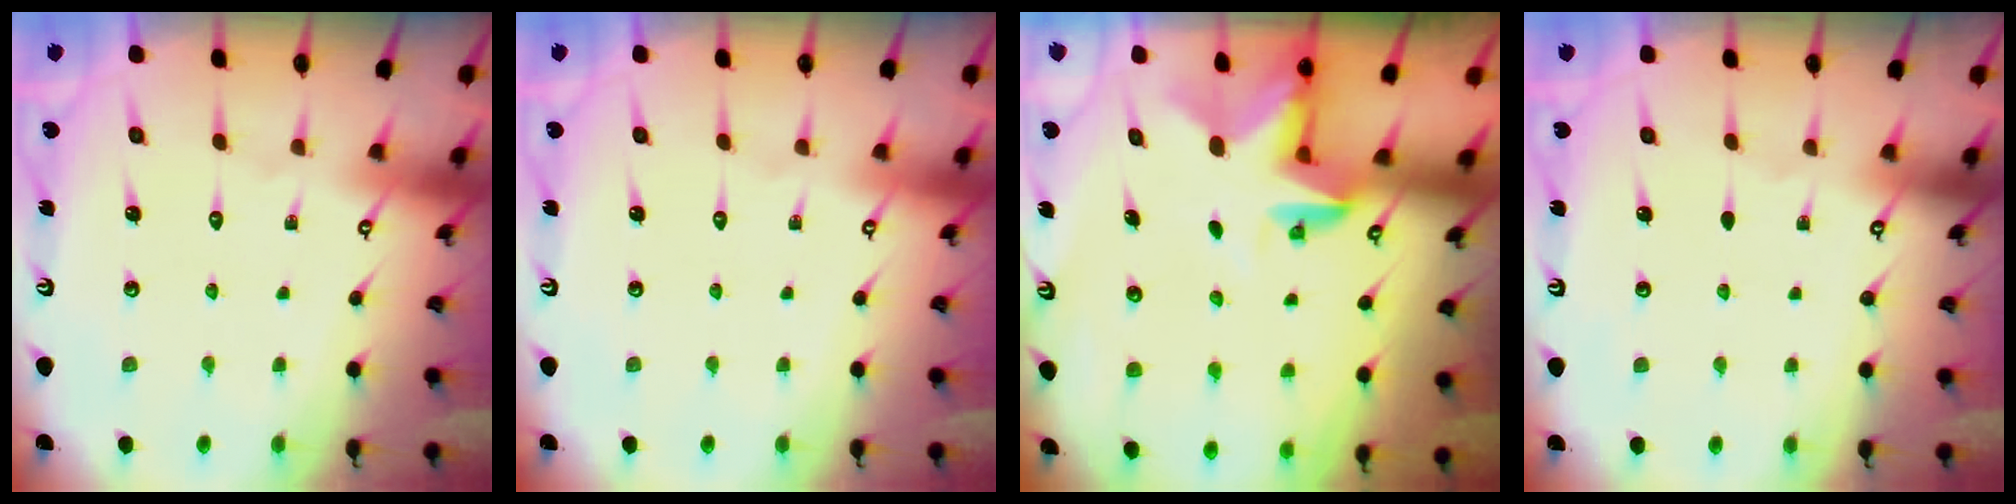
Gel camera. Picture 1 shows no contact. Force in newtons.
{"total": 0.0}
{"total": 3.3, "press": 3.3, "slide": 0.2}
{"total": 0.0}